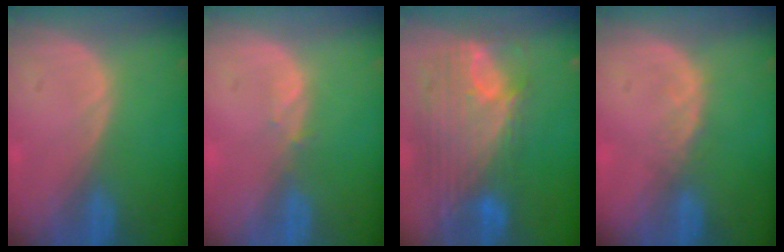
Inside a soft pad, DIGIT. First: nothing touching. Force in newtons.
{"total": 0.8, "press": 0.8, "slide": 0.3}
{"total": 12.1, "press": 10.2, "slide": 6.4}
{"total": 1.4, "press": 1.4, "slide": 0.2}